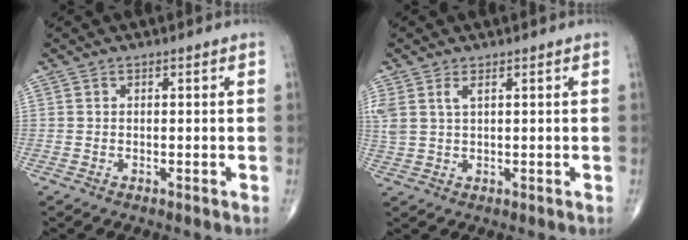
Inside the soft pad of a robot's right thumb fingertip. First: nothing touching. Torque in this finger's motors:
{"motor_torque": [0.06, 0.03, 0.65, 0.39, 0.02]}